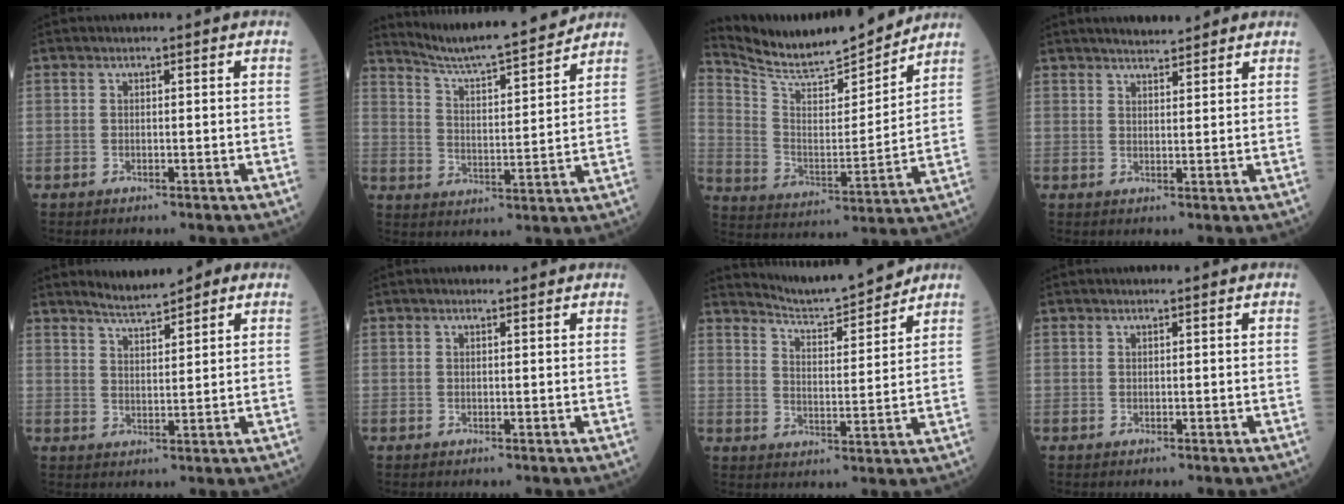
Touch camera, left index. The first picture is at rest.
{"total": 13.3, "force": [12.6, -0.3, 4.3], "torque": [-0.079, -0.002, 0.197]}
{"total": 16.2, "force": [15.4, 1.6, 4.8], "torque": [-0.098, -0.020, 0.251]}
{"total": 5.6, "force": [5.0, 1.1, 2.1], "torque": [-0.032, 0.016, 0.071]}
{"total": 5.0, "force": [4.4, 1.2, 2.0], "torque": [-0.039, 0.010, 0.076]}
{"total": 2.4, "force": [2.2, 0.4, 0.8], "torque": [-0.011, 0.013, 0.025]}
{"total": 9.3, "force": [9.1, -0.3, 1.6], "torque": [-0.041, -0.006, 0.150]}
{"total": 1.4, "force": [1.3, 0.1, 0.6], "torque": [-0.006, 0.010, 0.020]}